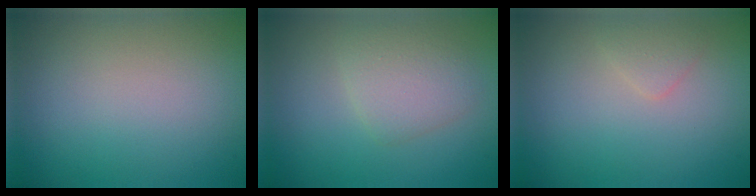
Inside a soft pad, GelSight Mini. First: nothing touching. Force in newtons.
{"total": 2.7, "press": 2.7, "slide": 0.0}
{"total": 1.1, "press": 1.1, "slide": 0.0}